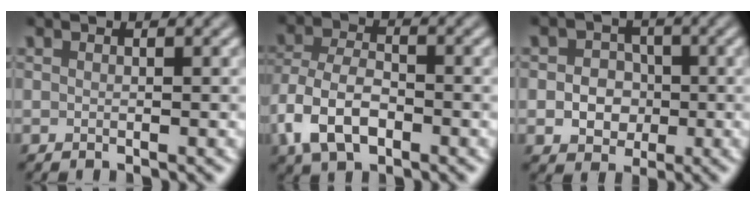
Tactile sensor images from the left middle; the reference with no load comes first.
{"total": 5.7, "force": [-2.5, 3.2, 4.0], "torque": [-0.084, -0.002, -0.056]}
{"total": 3.4, "force": [-0.5, 2.9, 1.7], "torque": [-0.008, -0.003, -0.019]}